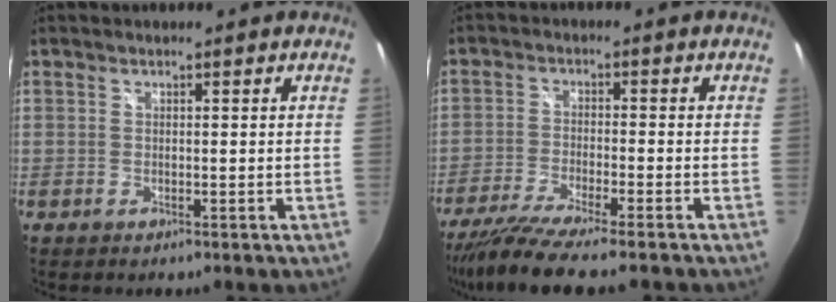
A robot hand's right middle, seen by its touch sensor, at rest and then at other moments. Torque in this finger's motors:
{"motor_torque": [1.07, -1.07, 0.27, 0.08]}